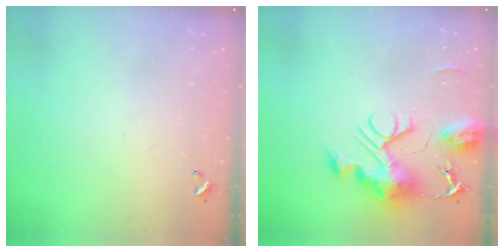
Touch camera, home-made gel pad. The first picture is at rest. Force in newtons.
{"total": 12.6, "press": 12.6, "slide": 1.2}